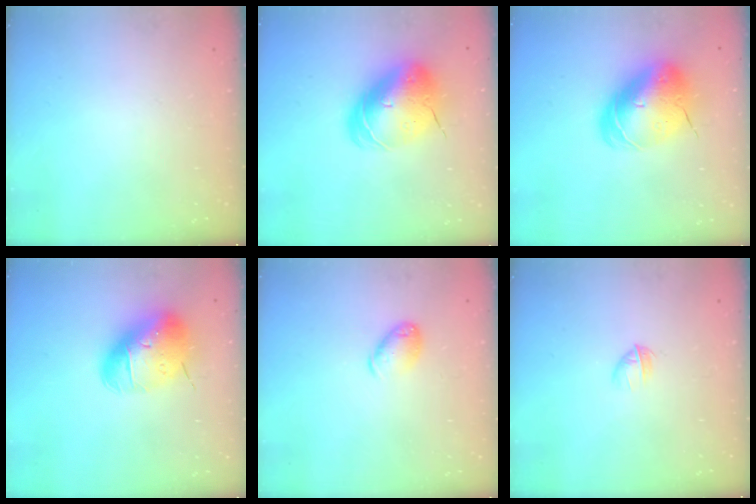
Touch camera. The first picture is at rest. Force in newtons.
{"total": 12.9, "press": 12.6, "slide": 2.5}
{"total": 12.9, "press": 12.6, "slide": 2.5}
{"total": 16.6, "press": 16.5, "slide": 2.5}
{"total": 8.4, "press": 8.3, "slide": 1.1}
{"total": 3.1, "press": 2.9, "slide": 0.8}